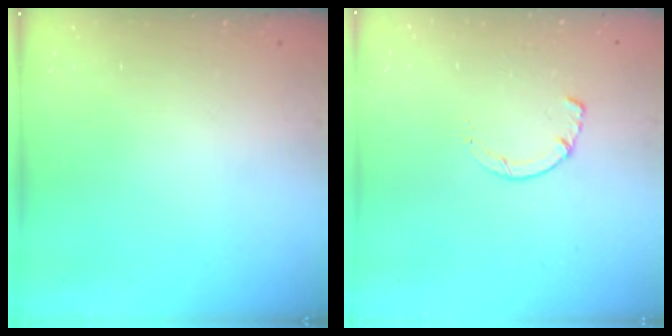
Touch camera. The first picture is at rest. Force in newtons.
{"total": 1.4, "press": 1.4, "slide": 0.3}